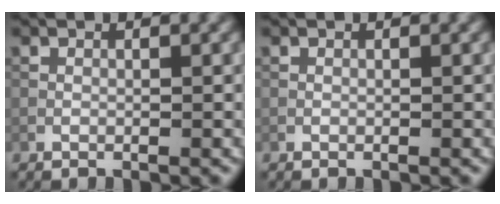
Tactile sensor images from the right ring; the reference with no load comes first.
{"total": 0.0}